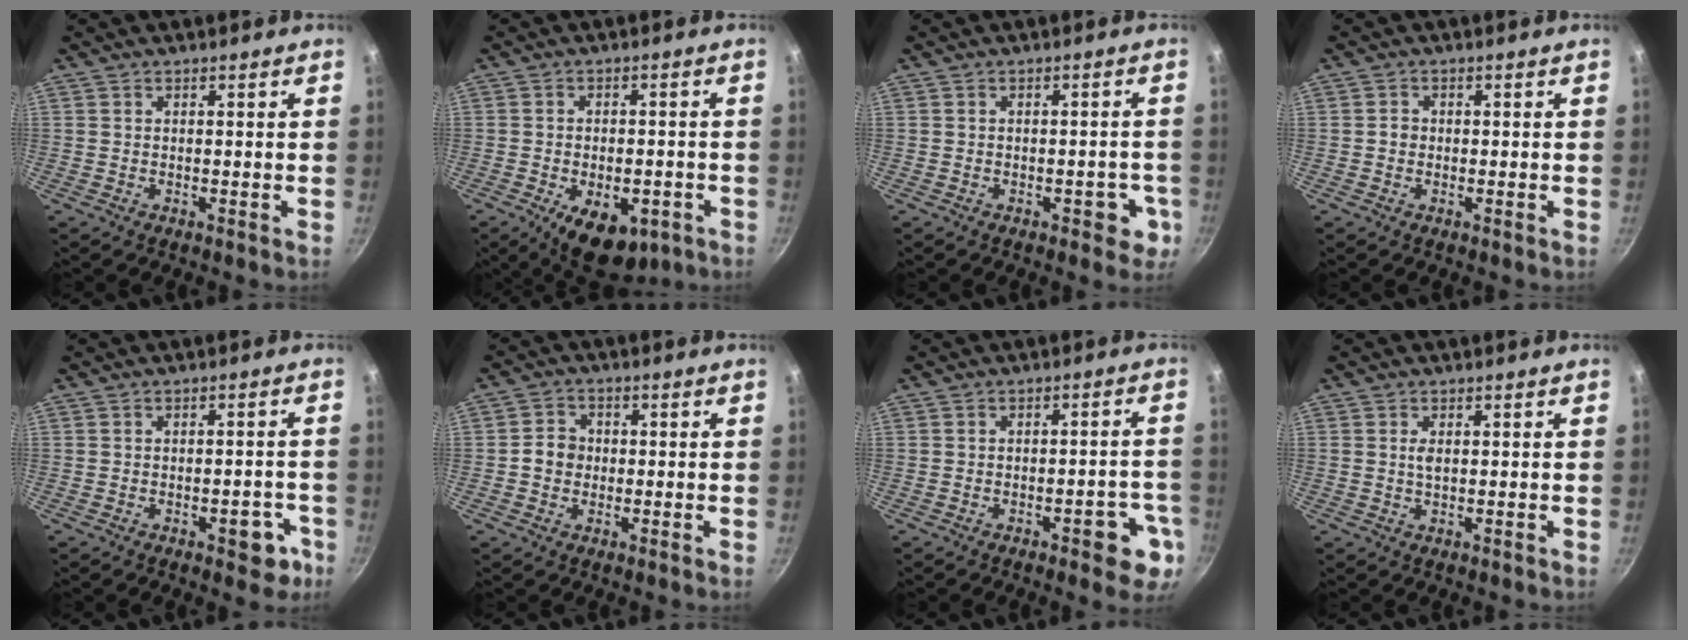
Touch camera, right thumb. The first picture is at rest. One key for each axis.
{"total": 11.4, "fx": -5.1, "fy": 6.3, "fz": 8.1, "tx": -0.085, "ty": 0.012, "tz": -0.058}
{"total": 4.5, "fx": -1.7, "fy": 2.7, "fz": 3.2, "tx": -0.011, "ty": 0.017, "tz": -0.017}
{"total": 1.5, "fx": -0.2, "fy": 1.3, "fz": 0.6, "tx": -0.004, "ty": 0.007, "tz": -0.005}
{"total": 5.6, "fx": -2.7, "fy": 2.9, "fz": 4.0, "tx": -0.025, "ty": 0.024, "tz": -0.026}
{"total": 4.2, "fx": -0.5, "fy": 3.8, "fz": 1.9, "tx": -0.009, "ty": 0.014, "tz": -0.016}
{"total": 7.6, "fx": -3.4, "fy": 3.1, "fz": 6.1, "tx": -0.050, "ty": 0.024, "tz": -0.036}
{"total": 1.5, "fx": 0.3, "fy": 0.8, "fz": 1.3, "tx": -0.025, "ty": 0.001, "tz": 0.005}